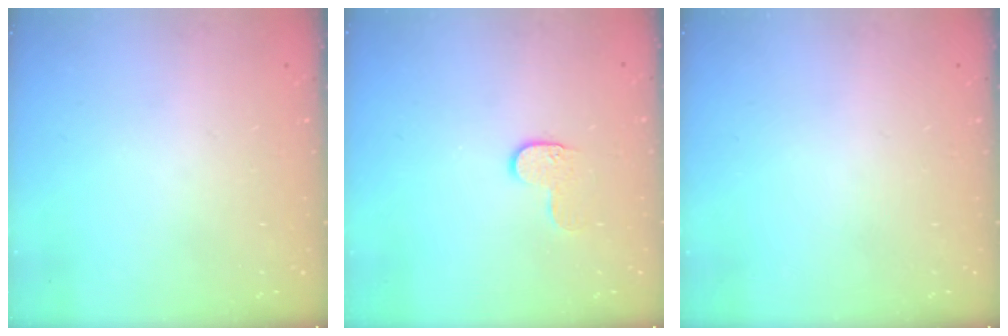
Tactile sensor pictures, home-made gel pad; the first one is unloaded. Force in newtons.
{"total": 5.6, "press": 5.6, "slide": 0.5}
{"total": 0.0}